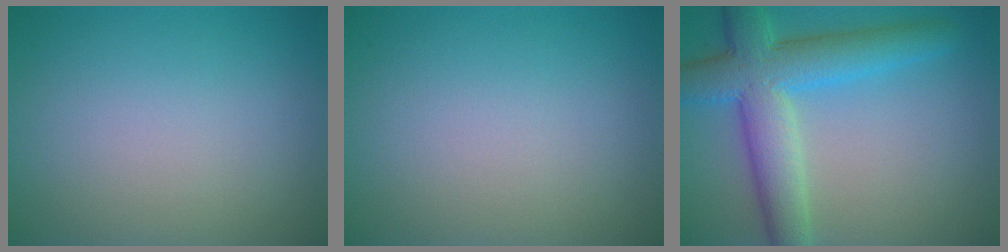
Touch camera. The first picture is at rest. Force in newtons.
{"total": 0.0}
{"total": 7.6, "press": 7.6, "slide": 0.4}